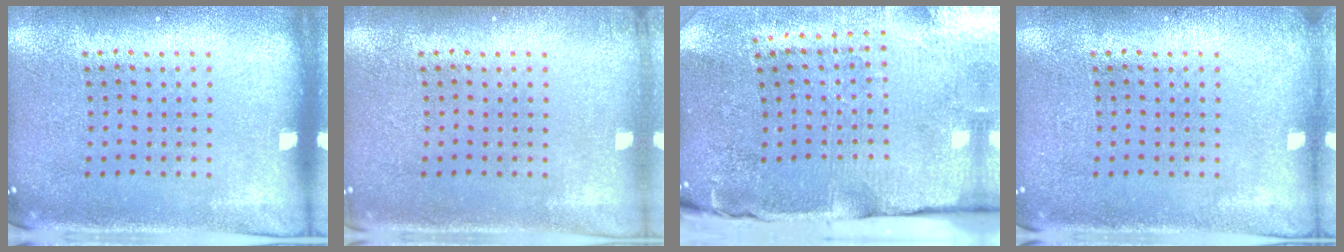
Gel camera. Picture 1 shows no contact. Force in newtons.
{"total": 0.7, "press": 0.7, "slide": 0.2}
{"total": 4.8, "press": 3.9, "slide": 2.9}
{"total": 0.7, "press": 0.7, "slide": 0.1}